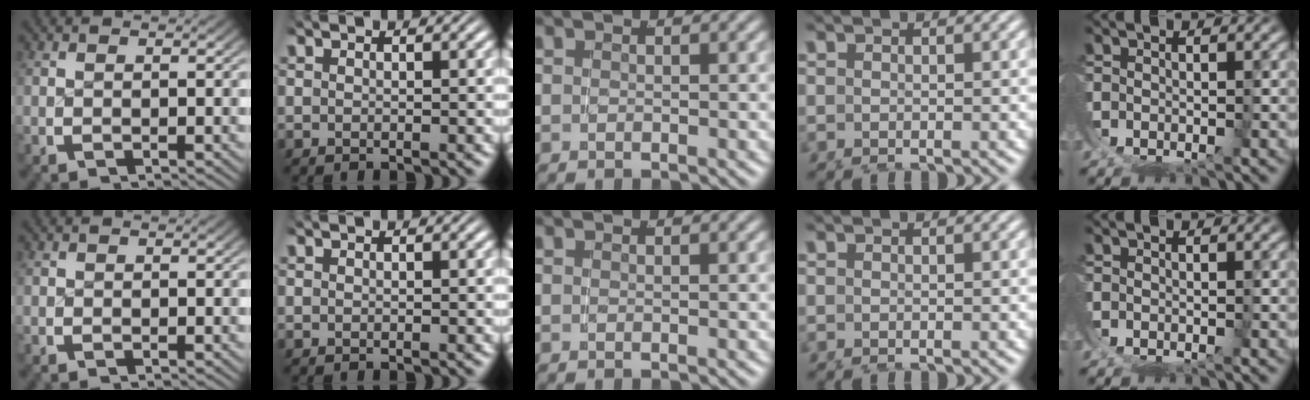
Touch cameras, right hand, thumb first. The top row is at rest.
{}